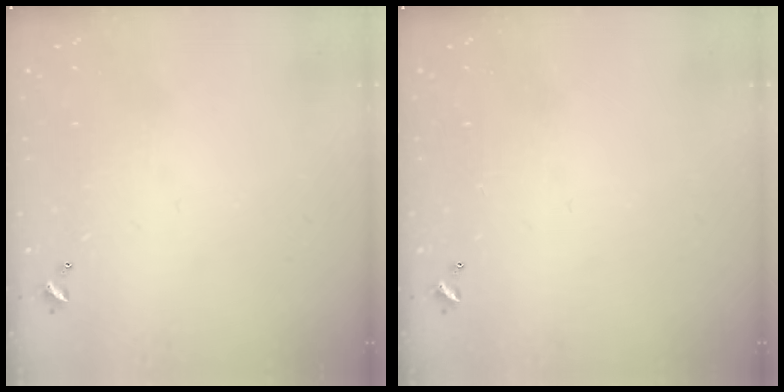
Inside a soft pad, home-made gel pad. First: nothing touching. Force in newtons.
{"total": 0.0}